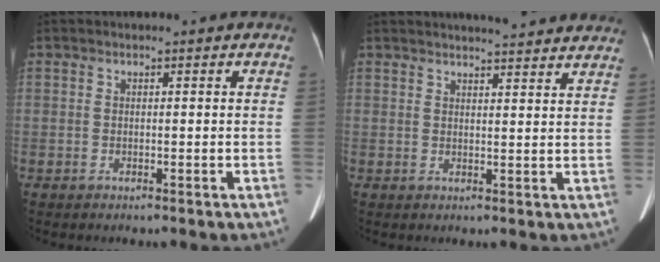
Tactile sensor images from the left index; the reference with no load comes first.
{"total": 11.3, "force": [10.6, 1.0, 3.9], "torque": [-0.042, 0.009, 0.113]}